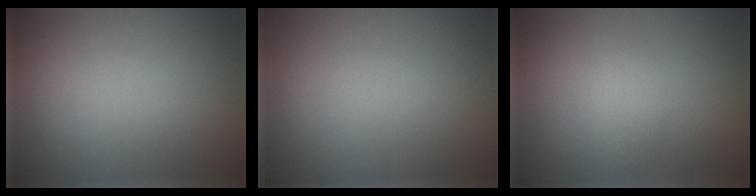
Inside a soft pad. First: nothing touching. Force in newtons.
{"total": 0.0}
{"total": 1.3, "press": 1.3, "slide": 0.0}